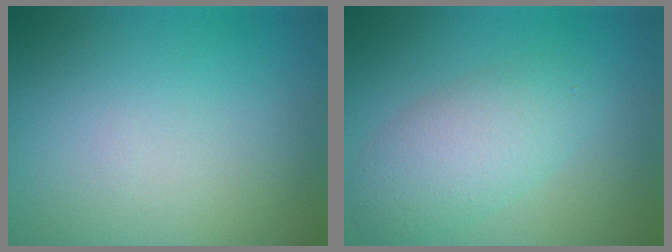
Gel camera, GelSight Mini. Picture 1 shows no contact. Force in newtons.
{"total": 4.1, "press": 4.1, "slide": 0.1}